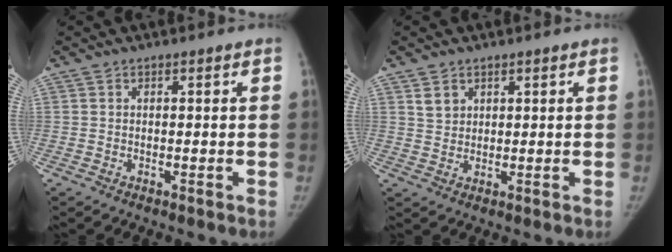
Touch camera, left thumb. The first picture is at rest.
{"total": 2.9, "force": [1.5, 2.2, 0.9], "torque": [-0.005, -0.009, 0.032]}